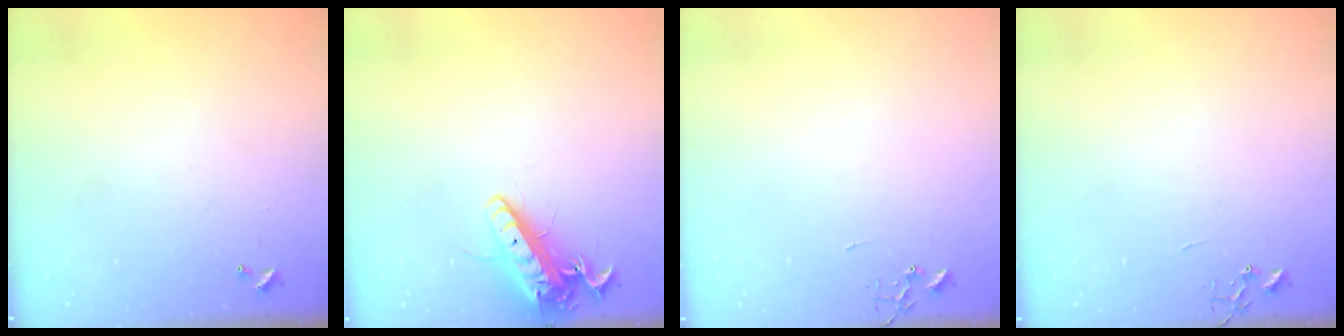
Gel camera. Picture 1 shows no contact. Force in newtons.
{"total": 14.7, "press": 14.4, "slide": 2.8}
{"total": 0.0}
{"total": 0.0}